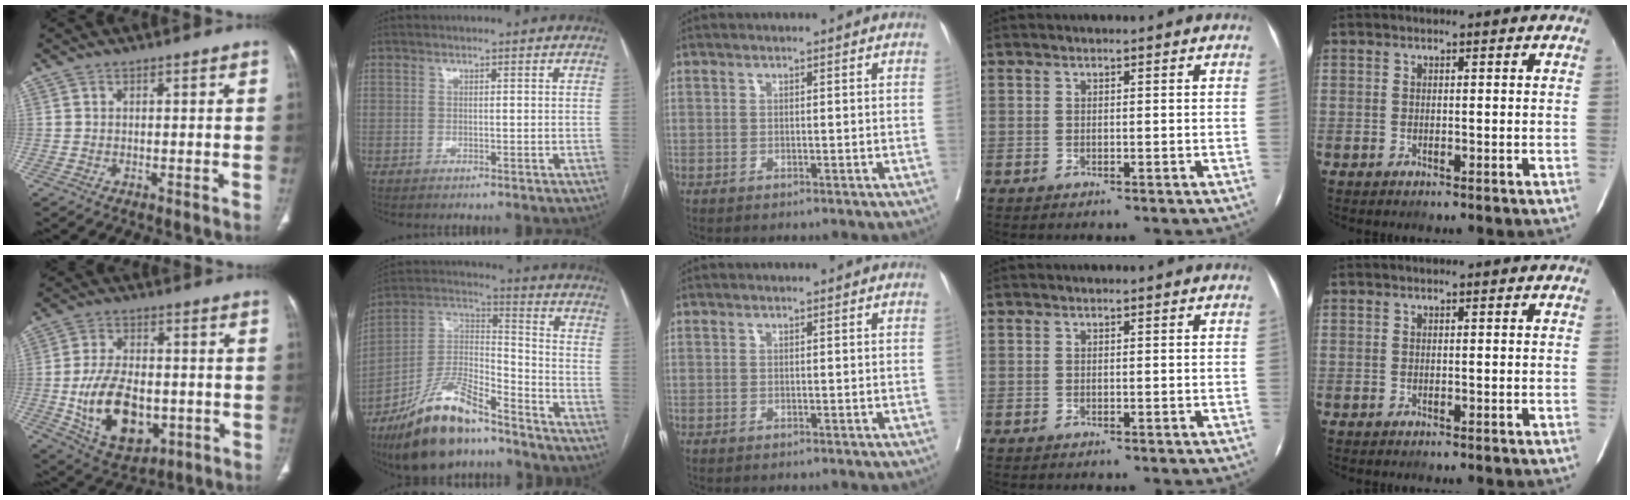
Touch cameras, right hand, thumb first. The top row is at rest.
{"thumb": {"total": 15.9, "force": [-2.9, 9.8, 12.1], "torque": [-0.193, 0.002, -0.030]}, "index": {"total": 16.5, "force": [-12.5, 4.6, 9.8], "torque": [-0.183, 0.011, -0.223]}}